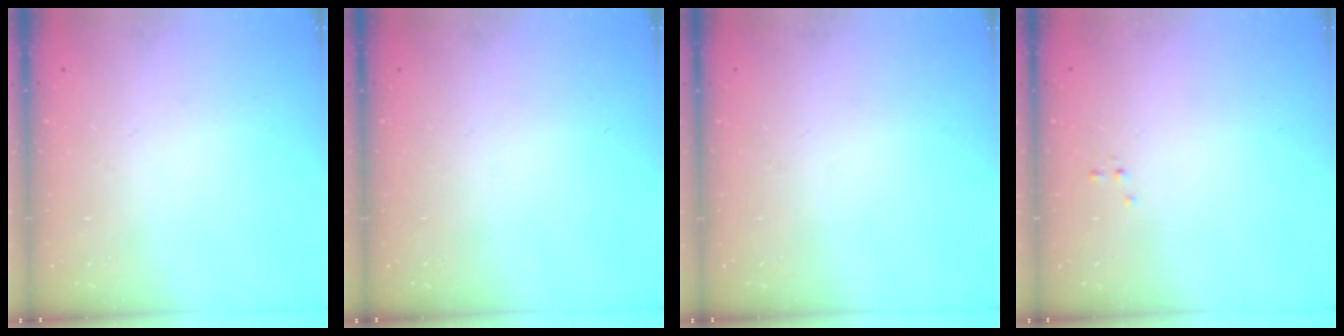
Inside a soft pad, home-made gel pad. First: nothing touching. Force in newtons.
{"total": 0.0}
{"total": 0.0}
{"total": 0.0}